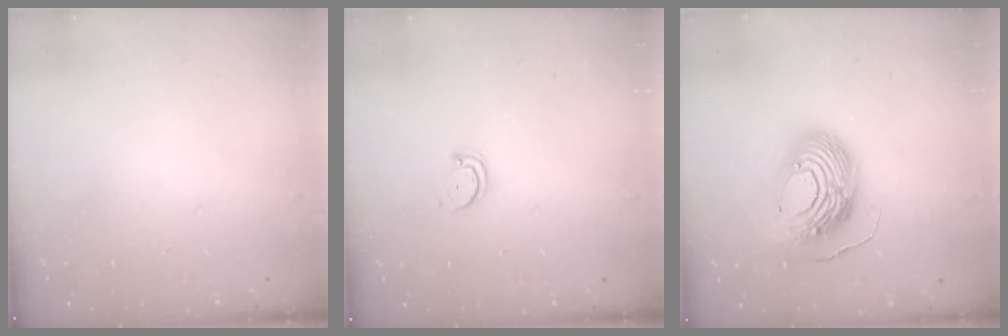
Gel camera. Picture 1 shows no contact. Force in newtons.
{"total": 2.8, "press": 2.8, "slide": 0.3}
{"total": 13.7, "press": 13.5, "slide": 2.3}